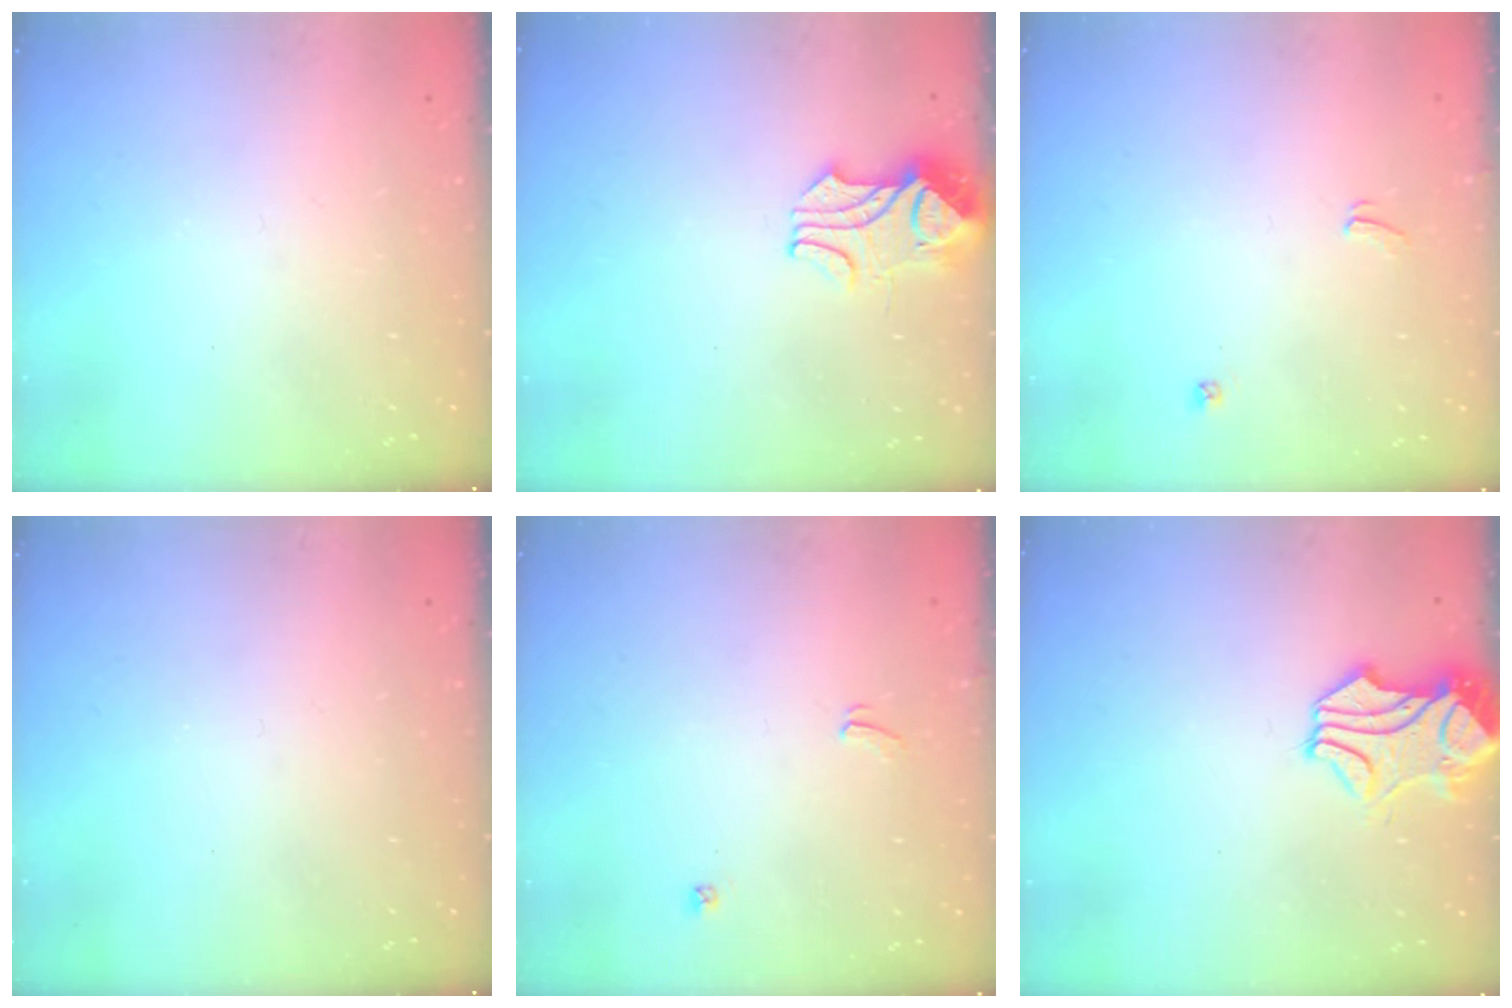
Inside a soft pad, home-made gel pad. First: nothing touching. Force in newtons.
{"total": 2.2, "press": 2.1, "slide": 0.8}
{"total": 2.1, "press": 2.1, "slide": 0.3}
{"total": 0.0}
{"total": 2.1, "press": 2.1, "slide": 0.3}
{"total": 1.5, "press": 1.0, "slide": 1.2}